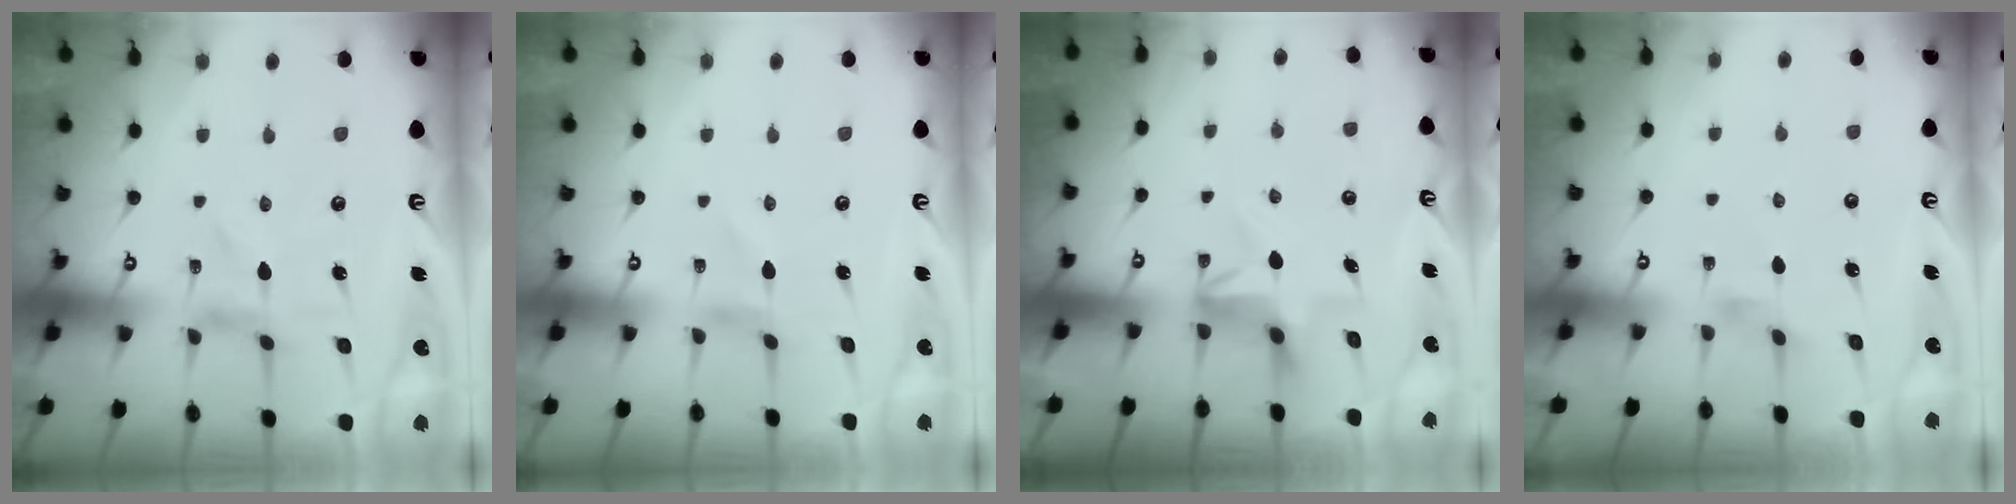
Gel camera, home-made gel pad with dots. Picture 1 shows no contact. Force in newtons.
{"total": 0.7, "press": 0.7, "slide": 0.2}
{"total": 4.4, "press": 4.4, "slide": 0.3}
{"total": 0.9, "press": 0.8, "slide": 0.3}